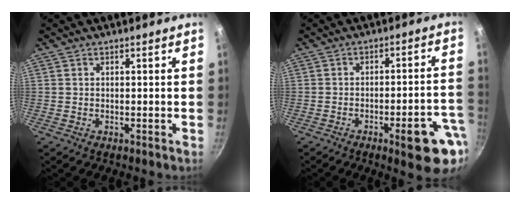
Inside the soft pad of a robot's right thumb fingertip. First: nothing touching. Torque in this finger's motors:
{"motor_torque": [1.57, 1.13, -0.02, -0.03, 0.24]}